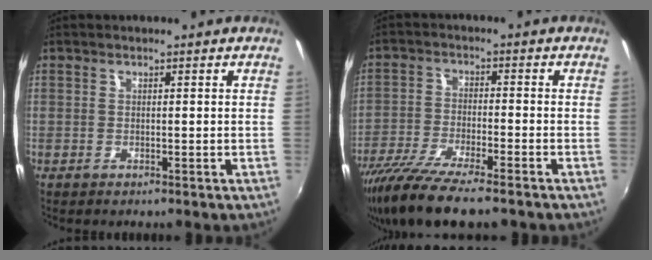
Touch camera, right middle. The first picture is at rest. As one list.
[{"total": 12.6, "force": [-9.9, 2.0, 7.7], "torque": [-0.168, -0.041, -0.180]}]